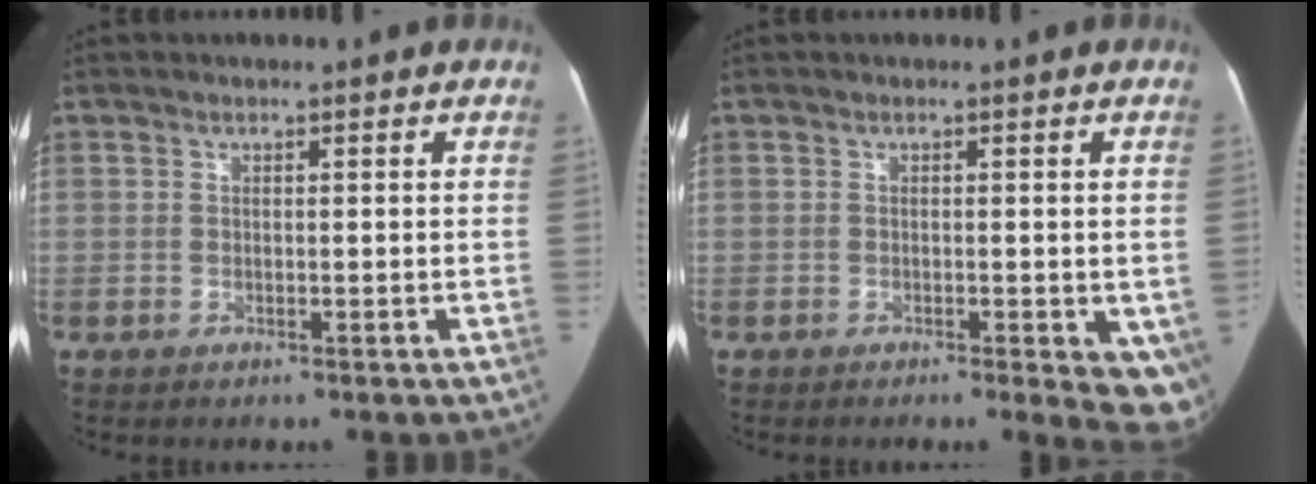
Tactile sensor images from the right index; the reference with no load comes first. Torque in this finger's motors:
{"motor_torque": [1.61, -0.52, 0.26, 0.06]}